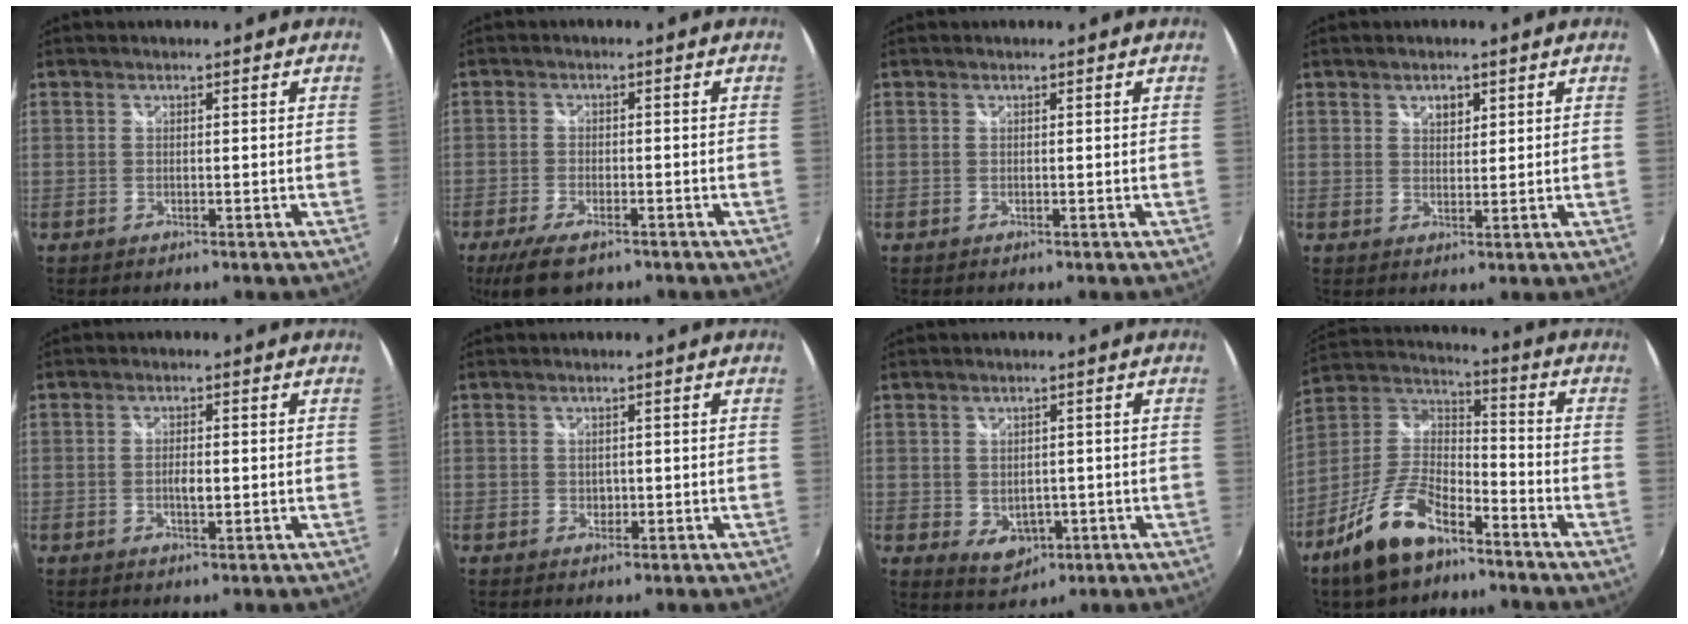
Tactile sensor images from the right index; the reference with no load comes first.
{"total": 7.8, "force": [-5.4, 3.0, 4.8], "torque": [-0.117, -0.020, -0.094]}
{"total": 0.0}
{"total": 2.5, "force": [1.3, 1.7, 1.2], "torque": [-0.014, 0.005, 0.022]}
{"total": 2.6, "force": [-0.4, 0.9, 2.3], "torque": [-0.041, -0.002, -0.006]}
{"total": 1.1, "force": [0.0, 1.1, 0.5], "torque": [-0.003, 0.000, -0.001]}
{"total": 5.2, "force": [-0.9, 4.2, 3.0], "torque": [-0.057, -0.008, -0.004]}
{"total": 15.3, "force": [-9.6, 6.3, 10.1], "torque": [-0.223, -0.006, -0.179]}